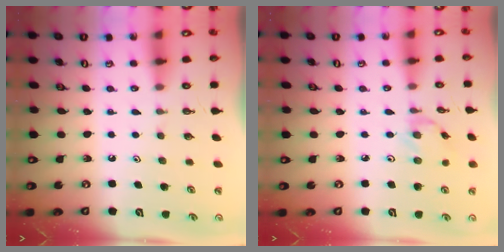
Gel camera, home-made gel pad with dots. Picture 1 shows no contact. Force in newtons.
{"total": 1.2, "press": 1.1, "slide": 0.3}